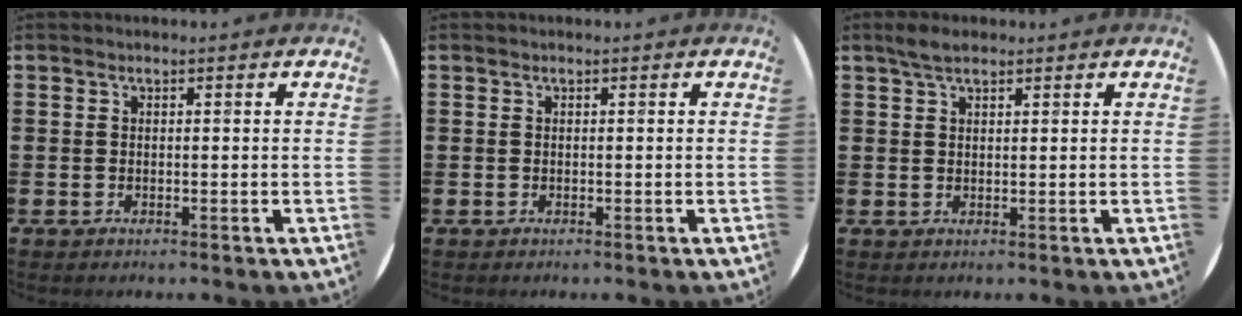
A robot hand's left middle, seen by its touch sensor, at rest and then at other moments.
{"total": 0.0}
{"total": 2.4, "force": [1.9, 0.8, 1.2], "torque": [-0.019, 0.004, 0.033]}